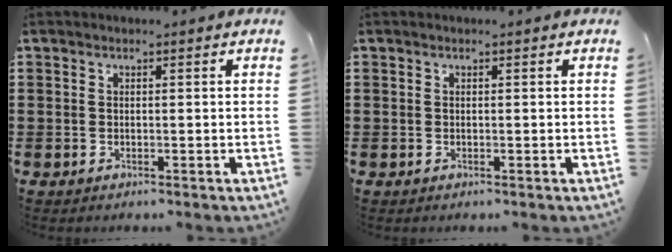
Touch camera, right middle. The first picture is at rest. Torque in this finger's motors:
{"motor_torque": [-0.17, -0.04, -0.01, -0.01]}